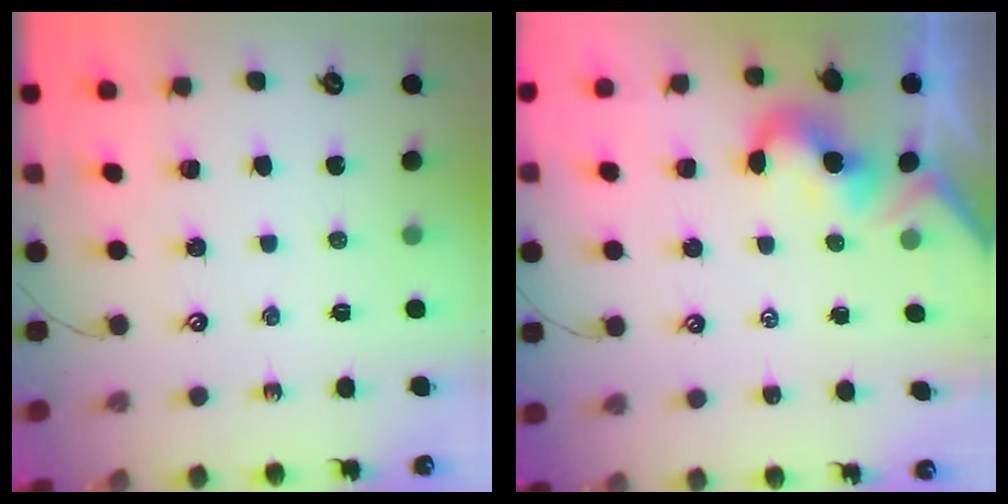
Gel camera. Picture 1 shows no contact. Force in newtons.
{"total": 2.0, "press": 2.0, "slide": 0.5}